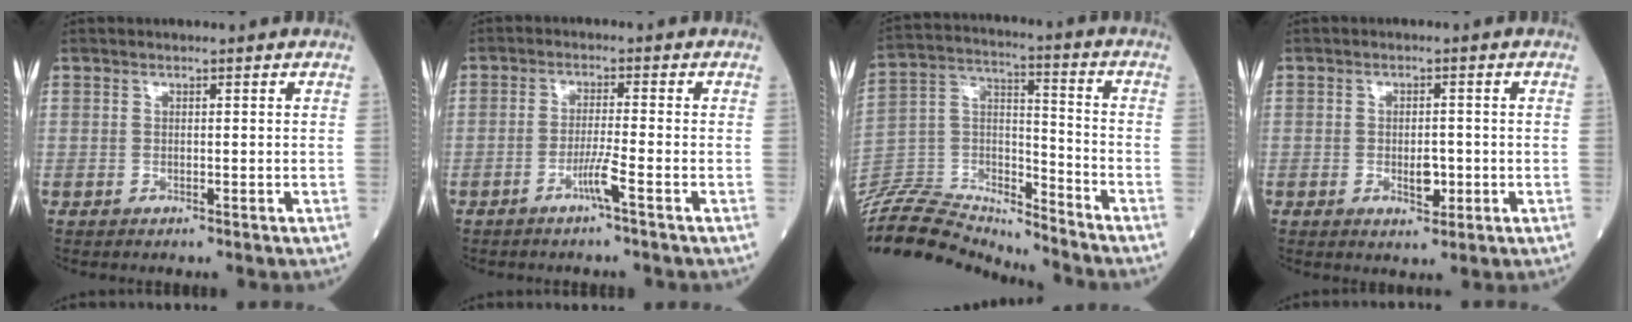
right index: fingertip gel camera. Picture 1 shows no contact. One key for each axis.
{"total": 3.3, "fx": -1.9, "fy": -0.8, "fz": 2.6, "tx": -0.051, "ty": -0.006, "tz": -0.042}
{"total": 20.3, "fx": -19.8, "fy": 2.8, "fz": 3.4, "tx": -0.072, "ty": 0.037, "tz": -0.335}
{"total": 3.2, "fx": -0.9, "fy": 1.5, "fz": 2.8, "tx": -0.042, "ty": 0.001, "tz": -0.010}